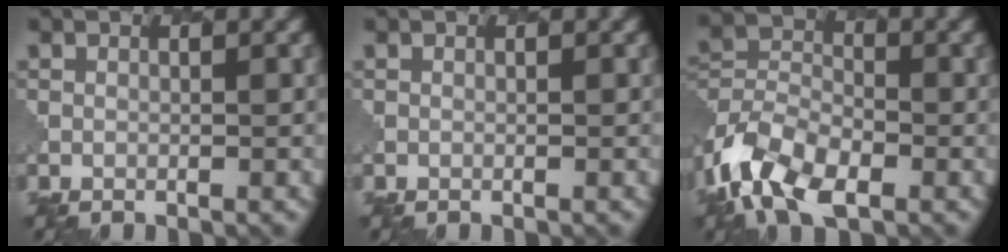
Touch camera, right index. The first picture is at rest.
{"total": 0.0}
{"total": 8.9, "force": [-5.4, 4.8, 5.2], "torque": [-0.109, -0.010, -0.113]}